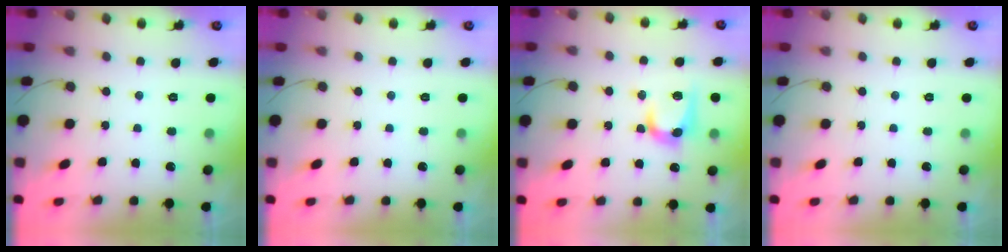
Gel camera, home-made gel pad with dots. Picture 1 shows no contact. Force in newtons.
{"total": 0.0}
{"total": 10.3, "press": 10.3, "slide": 0.6}
{"total": 0.0}